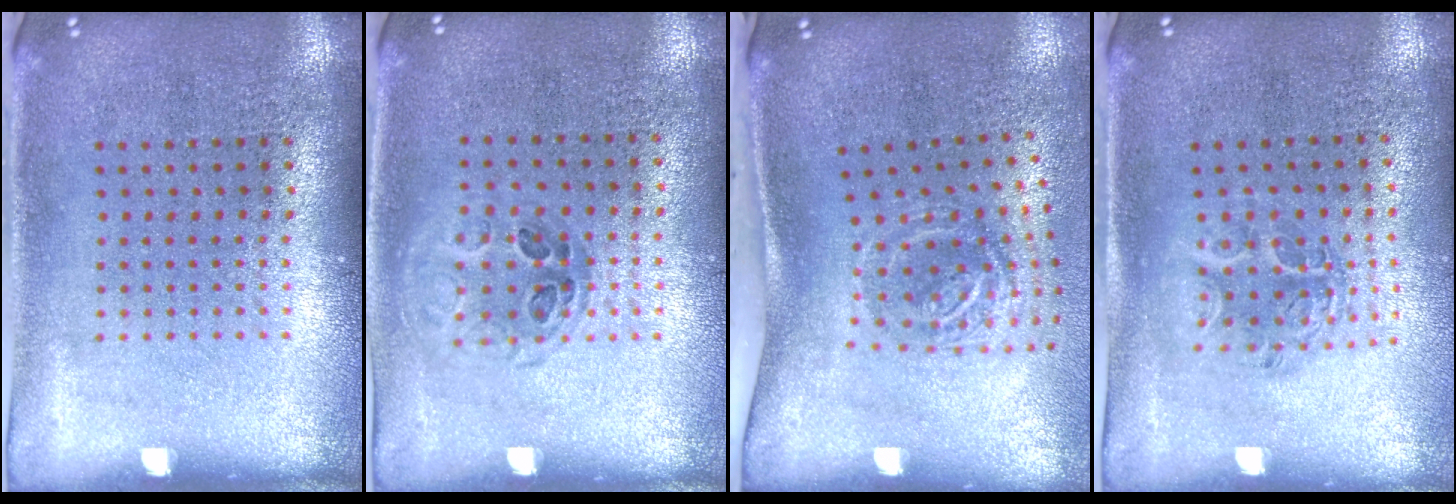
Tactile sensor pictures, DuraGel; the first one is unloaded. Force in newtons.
{"total": 1.0, "press": 0.8, "slide": 0.5}
{"total": 2.0, "press": 1.3, "slide": 1.6}
{"total": 1.1, "press": 1.1, "slide": 0.2}